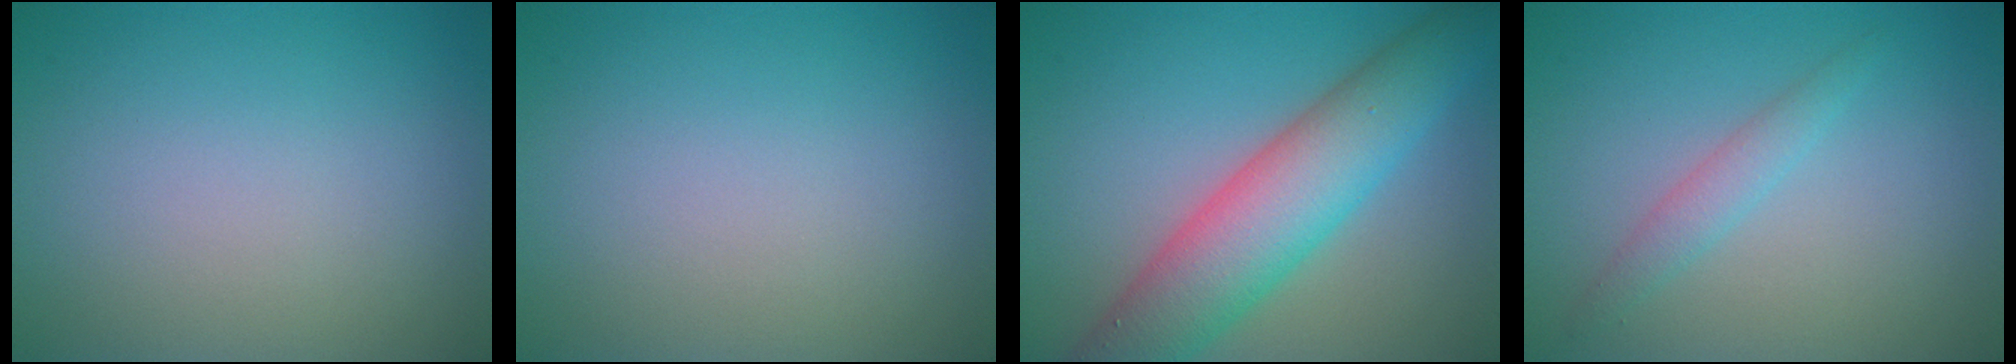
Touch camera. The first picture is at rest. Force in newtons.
{"total": 0.0}
{"total": 8.4, "press": 8.4, "slide": 0.3}
{"total": 1.7, "press": 1.7, "slide": 0.0}